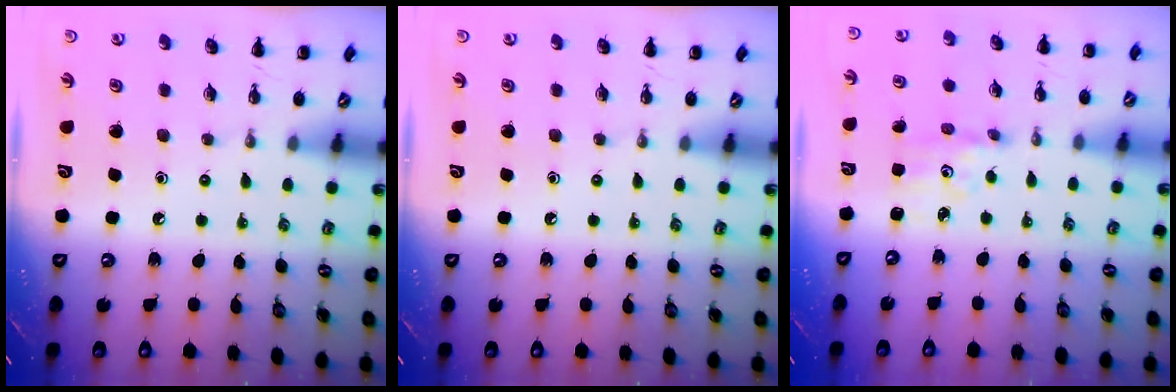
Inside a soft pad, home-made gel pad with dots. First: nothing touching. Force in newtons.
{"total": 0.0}
{"total": 1.9, "press": 1.8, "slide": 0.6}